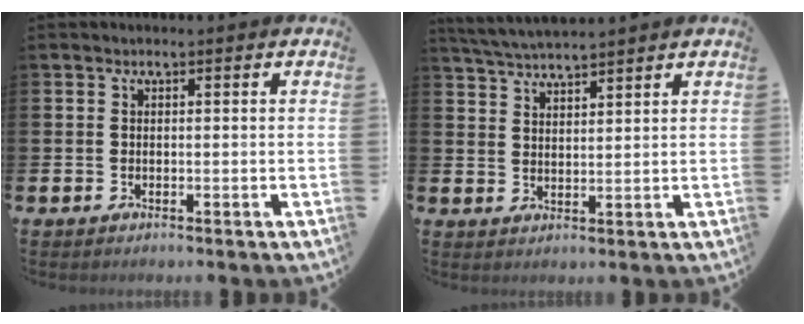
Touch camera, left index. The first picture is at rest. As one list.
[{"total": 4.0, "force": [4.0, -0.1, 0.5], "torque": [-0.024, -0.019, 0.072]}]